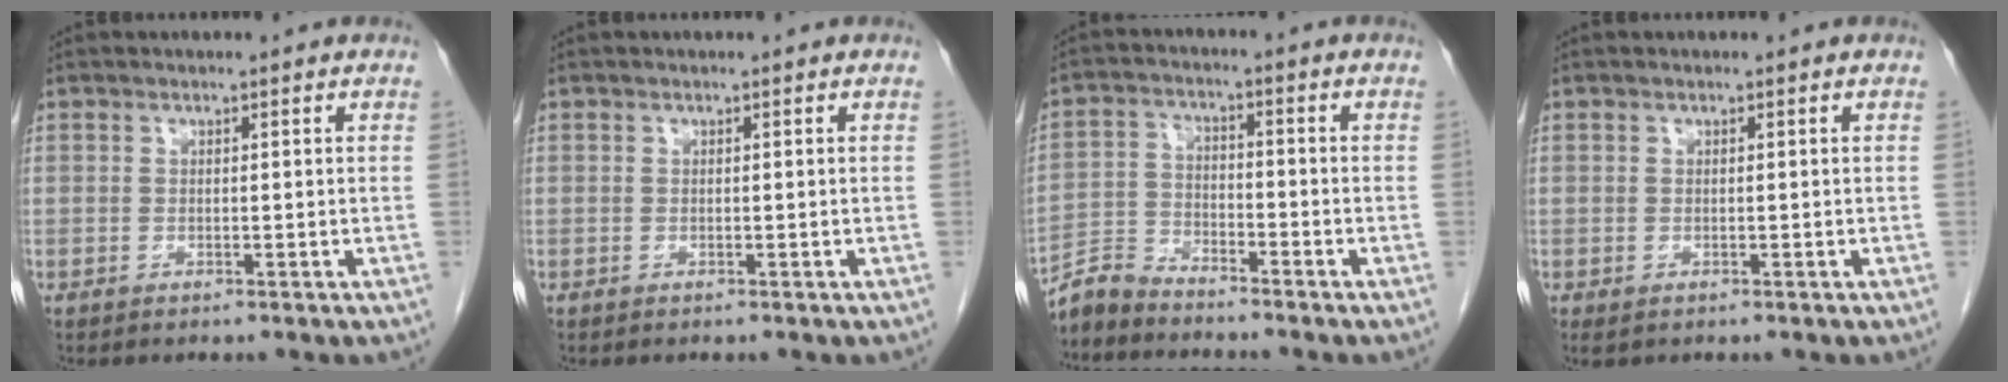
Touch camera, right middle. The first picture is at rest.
{"total": 0.0}
{"total": 5.0, "force": [-5.0, 0.5, 0.1], "torque": [-0.006, -0.007, -0.099]}
{"total": 0.6, "force": [-0.2, 0.4, 0.4], "torque": [-0.009, -0.002, 0.001]}